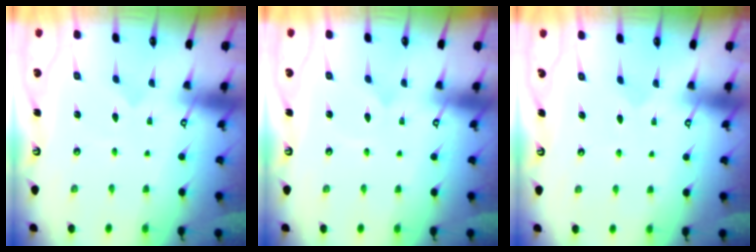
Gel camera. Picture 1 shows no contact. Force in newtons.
{"total": 0.9, "press": 0.9, "slide": 0.1}
{"total": 2.6, "press": 2.6, "slide": 0.2}